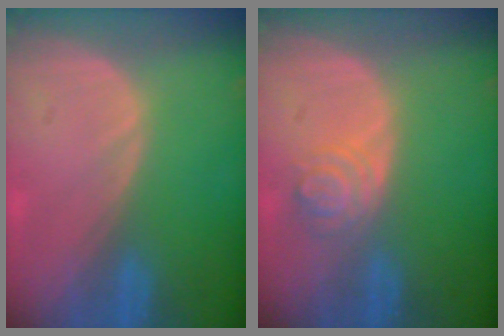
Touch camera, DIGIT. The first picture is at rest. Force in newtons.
{"total": 3.9, "press": 3.7, "slide": 1.1}